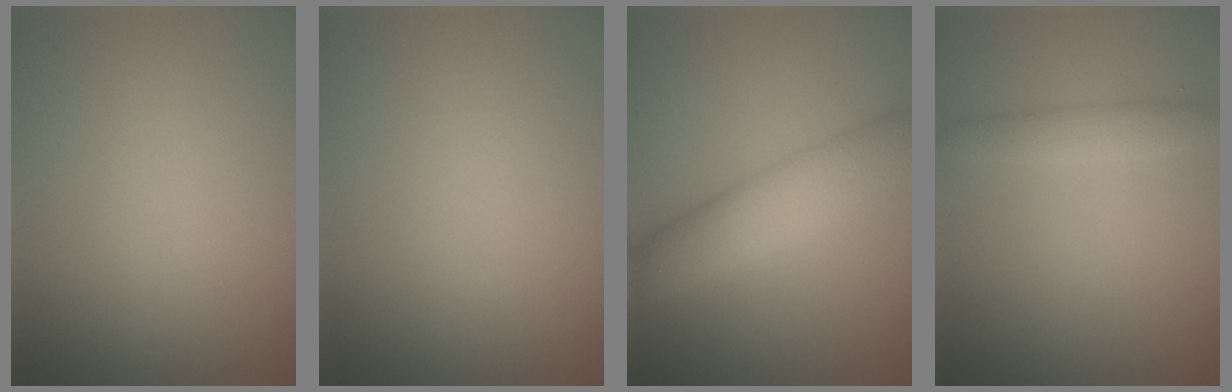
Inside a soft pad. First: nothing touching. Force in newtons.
{"total": 0.0}
{"total": 5.5, "press": 5.5, "slide": 0.1}
{"total": 1.9, "press": 1.9, "slide": 0.0}